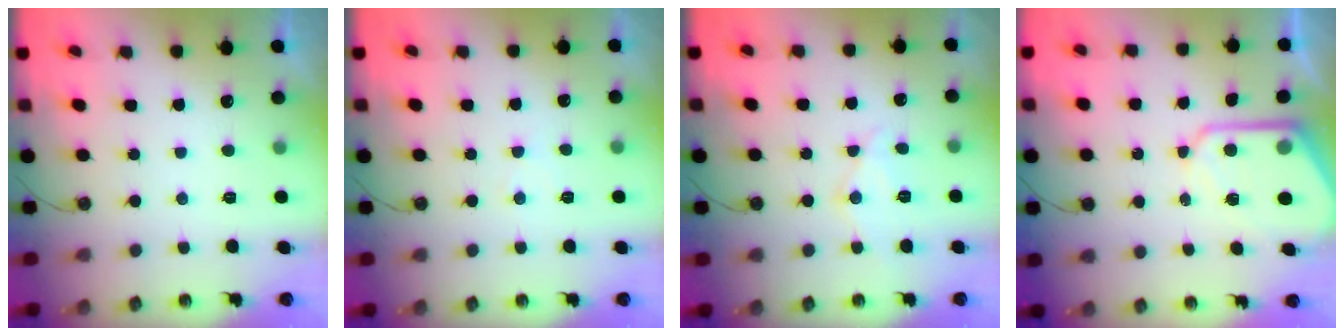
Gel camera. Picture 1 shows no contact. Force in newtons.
{"total": 4.0, "press": 3.9, "slide": 0.7}
{"total": 11.3, "press": 11.3, "slide": 1.1}
{"total": 10.5, "press": 10.5, "slide": 0.8}